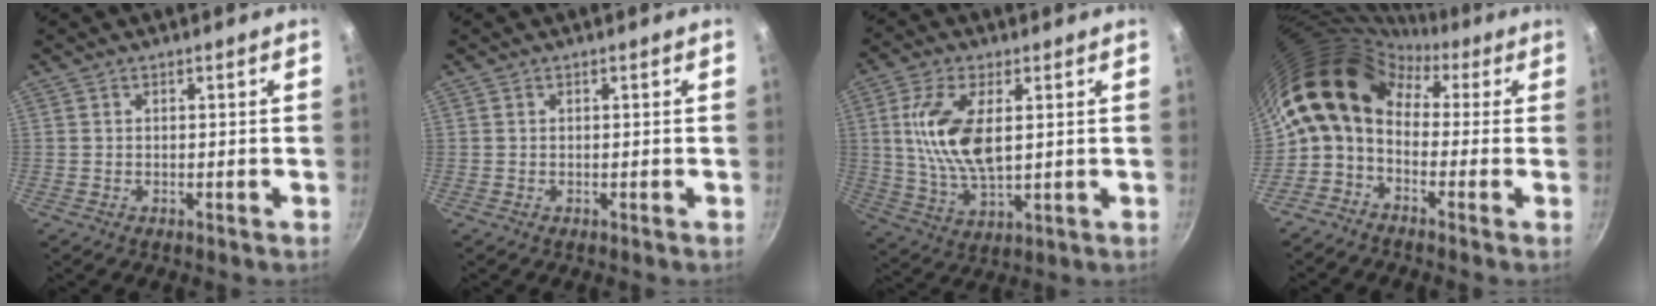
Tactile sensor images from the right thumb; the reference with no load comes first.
{"total": 0.0}
{"total": 12.8, "force": [2.4, 6.1, 11.0], "torque": [-0.212, -0.009, 0.051]}
{"total": 14.7, "force": [1.3, 10.6, 10.1], "torque": [-0.185, 0.040, -0.004]}